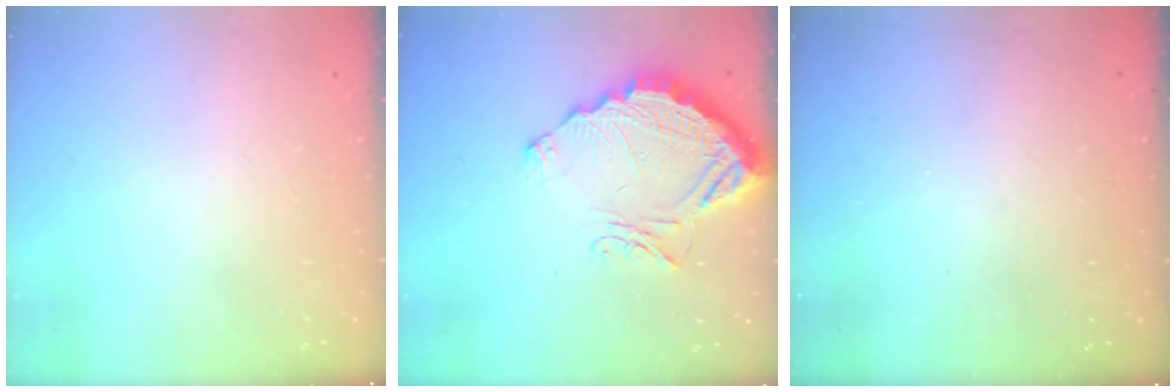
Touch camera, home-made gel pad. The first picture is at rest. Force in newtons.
{"total": 13.9, "press": 13.8, "slide": 1.0}
{"total": 3.3, "press": 3.3, "slide": 0.1}